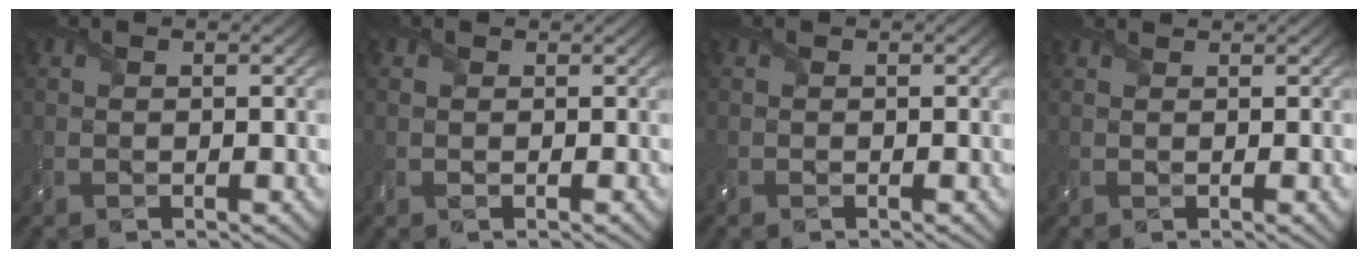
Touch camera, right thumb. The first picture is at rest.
{"total": 1.5, "force": [0.2, 1.2, 0.8], "torque": [-0.017, -0.002, 0.003]}
{"total": 0.0}
{"total": 2.1, "force": [1.4, 0.4, 1.5], "torque": [-0.034, 0.003, 0.020]}